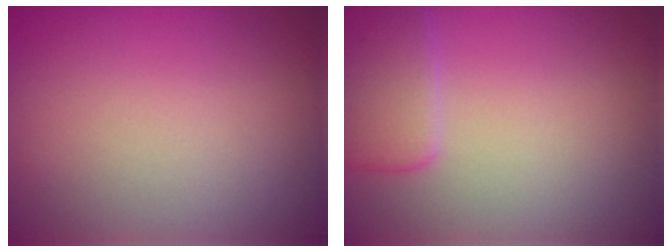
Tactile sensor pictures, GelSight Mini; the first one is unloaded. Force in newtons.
{"total": 2.9, "press": 2.9, "slide": 0.1}